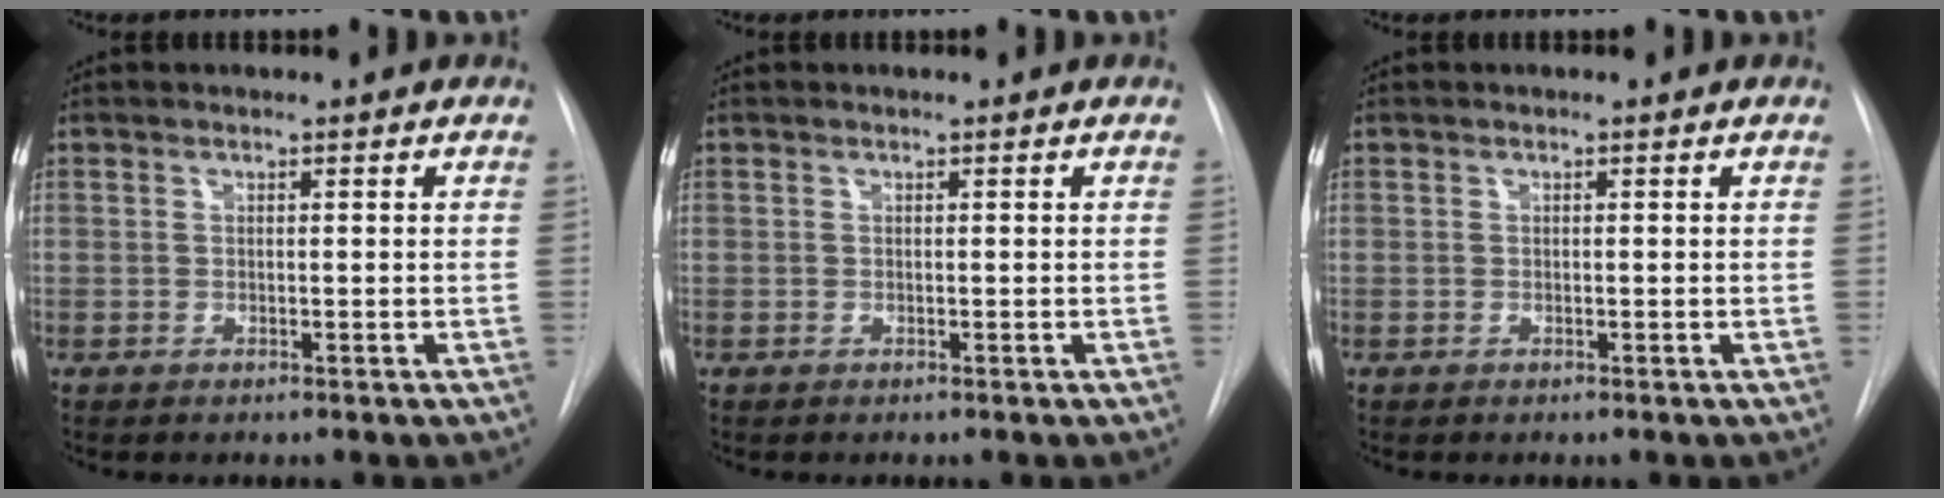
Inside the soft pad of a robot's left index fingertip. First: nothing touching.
{"total": 0.0}
{"total": 0.0}